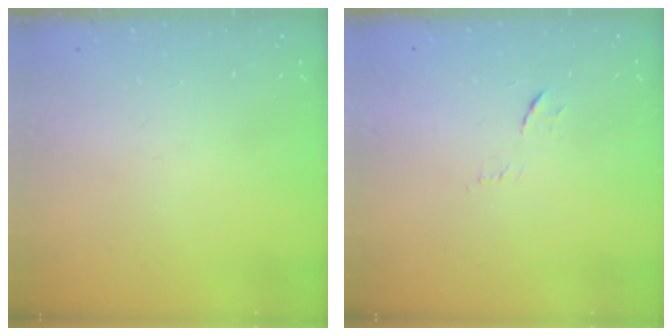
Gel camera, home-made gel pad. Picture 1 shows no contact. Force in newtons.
{"total": 8.1, "press": 8.0, "slide": 0.7}